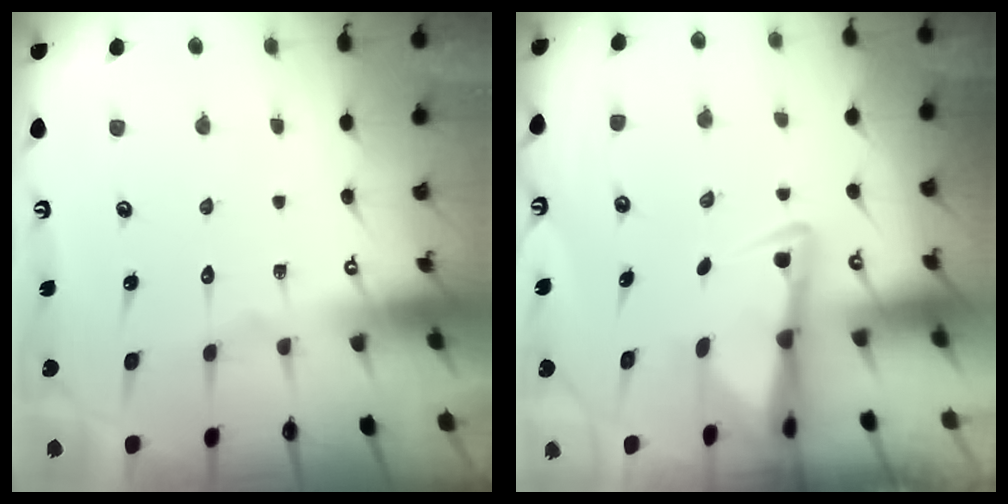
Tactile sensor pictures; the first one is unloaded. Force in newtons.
{"total": 2.9, "press": 2.8, "slide": 0.5}